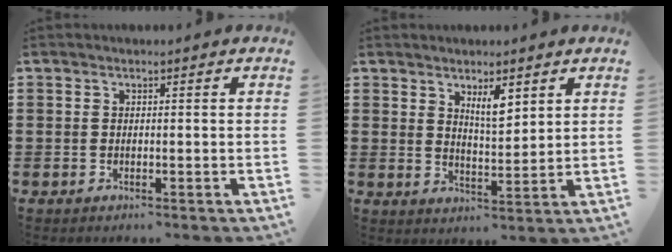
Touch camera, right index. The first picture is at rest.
{"total": 4.3, "force": [2.7, 1.3, 3.1], "torque": [-0.057, -0.001, 0.045]}